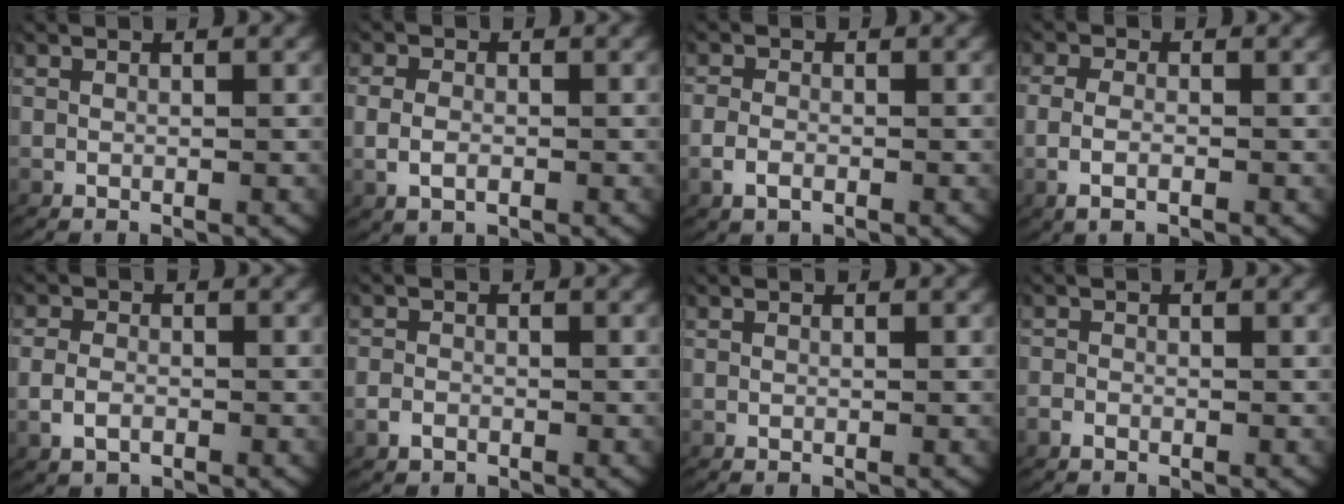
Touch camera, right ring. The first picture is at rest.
{"total": 2.2, "force": [-0.3, 1.6, 1.5], "torque": [-0.039, -0.008, 0.002]}
{"total": 1.7, "force": [-0.8, 1.1, 1.0], "torque": [-0.029, -0.006, -0.011]}
{"total": 2.3, "force": [-0.6, 1.2, 1.9], "torque": [-0.048, -0.005, -0.008]}
{"total": 2.0, "force": [-0.7, 1.5, 1.2], "torque": [-0.034, -0.006, -0.008]}
{"total": 1.2, "force": [-0.8, 0.8, 0.3], "torque": [-0.013, -0.005, -0.013]}
{"total": 0.0}
{"total": 0.9, "force": [-0.7, 0.4, 0.1], "torque": [-0.010, -0.006, -0.012]}